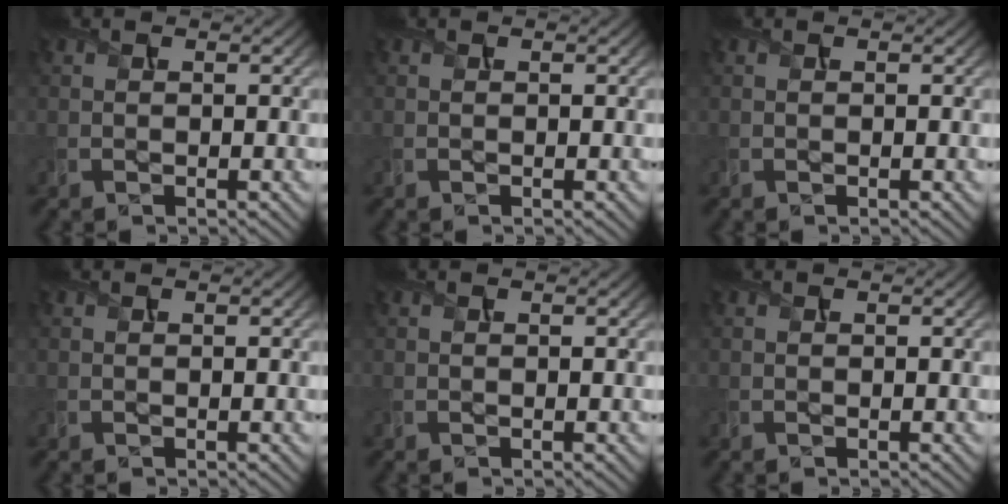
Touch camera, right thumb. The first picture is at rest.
{"total": 0.0}
{"total": 0.0}
{"total": 0.0}
{"total": 0.0}
{"total": 0.0}